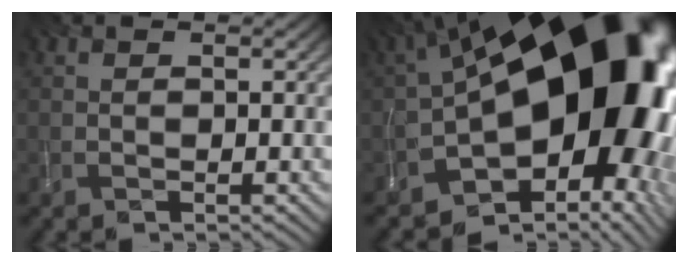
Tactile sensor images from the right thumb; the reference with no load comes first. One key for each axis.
{"total": 21.6, "fx": 0.1, "fy": 12.5, "fz": 17.6, "tx": -0.255, "ty": -0.064, "tz": 0.040}